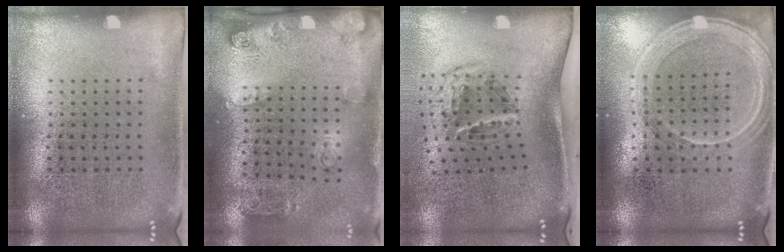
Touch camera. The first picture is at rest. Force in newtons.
{"total": 2.1, "press": 1.3, "slide": 1.6}
{"total": 2.0, "press": 1.2, "slide": 1.5}
{"total": 1.2, "press": 1.2, "slide": 0.3}